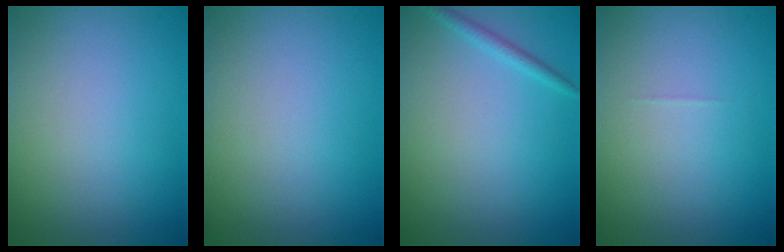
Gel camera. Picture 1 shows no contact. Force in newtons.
{"total": 0.0}
{"total": 1.2, "press": 1.2, "slide": 0.1}
{"total": 0.0}